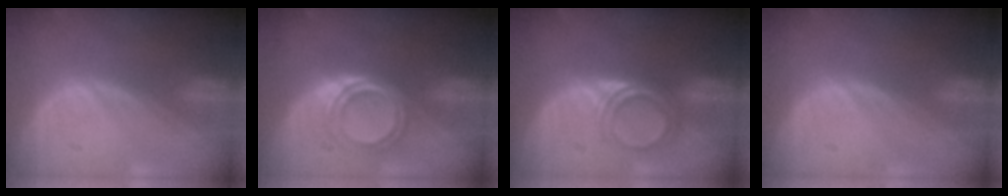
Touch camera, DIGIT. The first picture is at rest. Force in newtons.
{"total": 5.3, "press": 4.5, "slide": 2.8}
{"total": 4.7, "press": 4.1, "slide": 2.3}
{"total": 0.0}